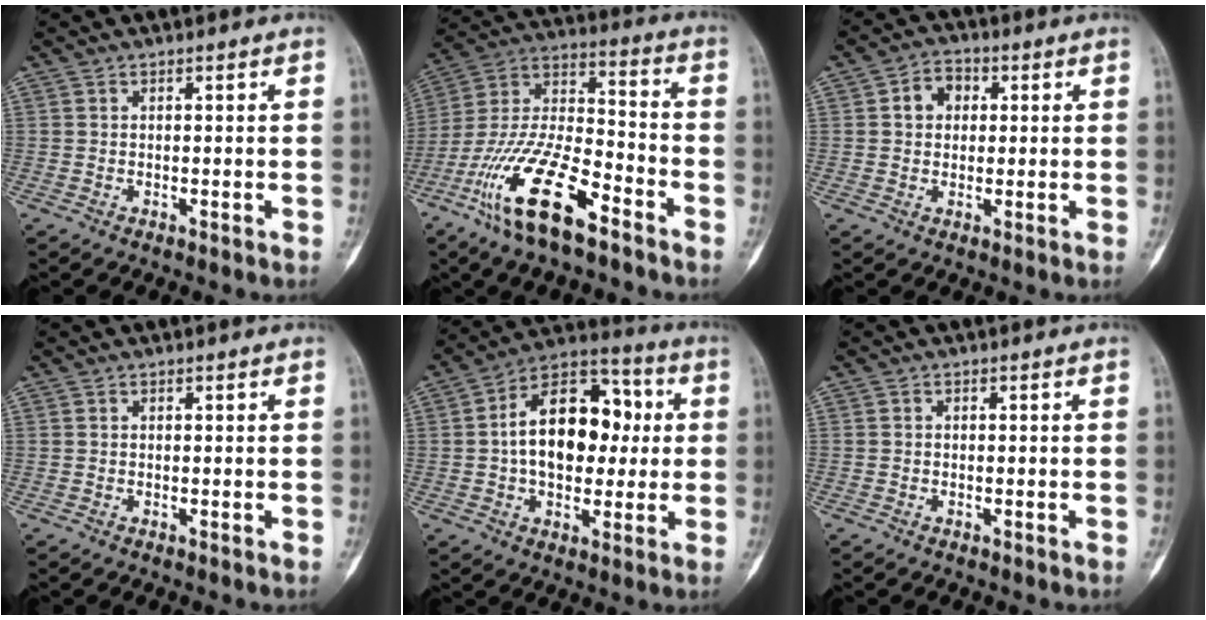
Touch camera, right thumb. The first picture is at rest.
{"total": 19.7, "force": [-11.5, 6.9, 14.4], "torque": [-0.292, 0.060, -0.220]}
{"total": 5.2, "force": [1.0, 4.2, 2.9], "torque": [-0.025, 0.008, 0.009]}
{"total": 0.0}
{"total": 18.1, "force": [1.4, 11.7, 13.8], "torque": [-0.175, 0.032, 0.014]}
{"total": 0.7, "force": [-0.3, 0.6, -0.1], "torque": [0.009, 0.004, -0.008]}